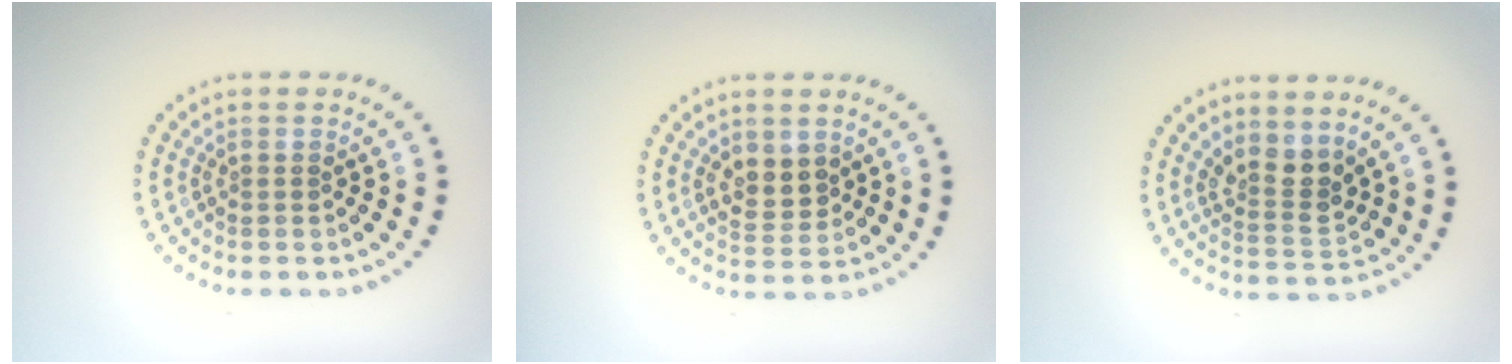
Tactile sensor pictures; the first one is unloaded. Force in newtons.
{"total": 2.5, "press": 2.4, "slide": 0.7}
{"total": 2.7, "press": 2.1, "slide": 1.6}